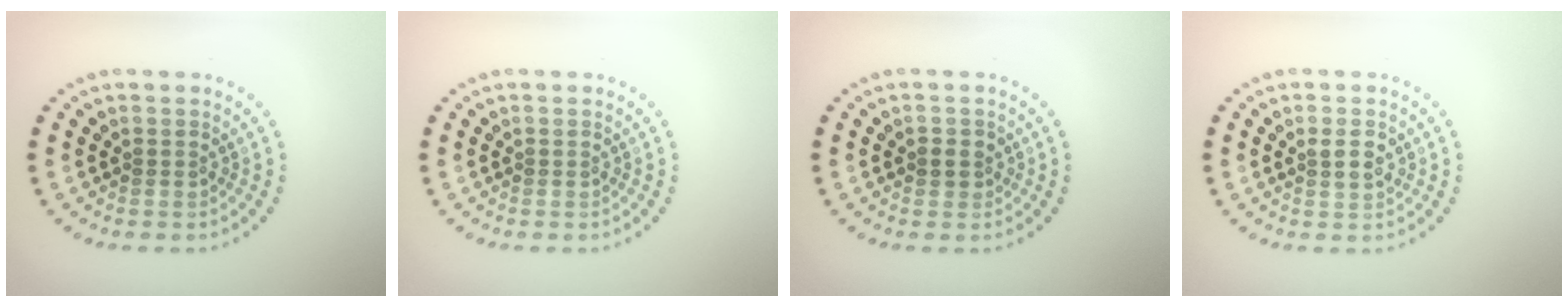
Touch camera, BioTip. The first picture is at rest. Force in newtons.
{"total": 0.0}
{"total": 1.4, "press": 1.3, "slide": 0.4}
{"total": 1.5, "press": 1.5, "slide": 0.3}